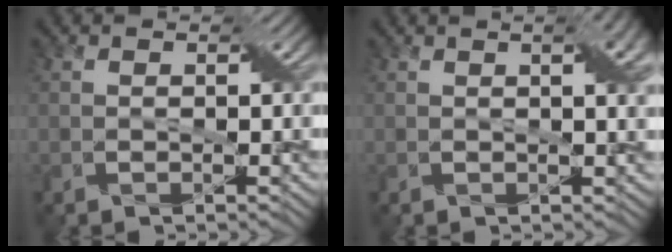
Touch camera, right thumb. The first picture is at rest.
{"total": 4.5, "force": [1.6, 1.2, 4.0], "torque": [-0.052, 0.012, 0.018]}